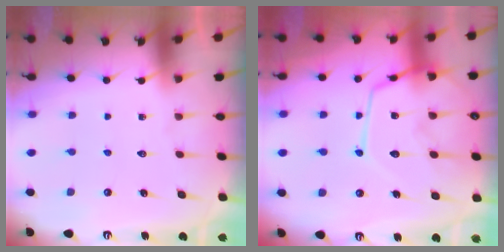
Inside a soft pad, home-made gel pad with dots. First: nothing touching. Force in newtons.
{"total": 15.7, "press": 15.6, "slide": 1.3}